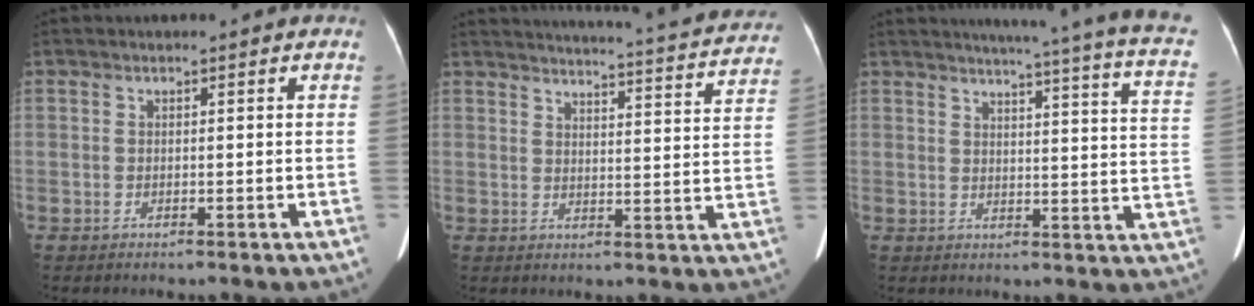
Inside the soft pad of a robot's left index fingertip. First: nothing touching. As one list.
[{"total": 24.5, "force": [23.4, 1.4, 7.1], "torque": [-0.098, -0.061, 0.269]}, {"total": 20.7, "force": [17.1, -0.5, 11.7], "torque": [-0.157, -0.054, 0.187]}]